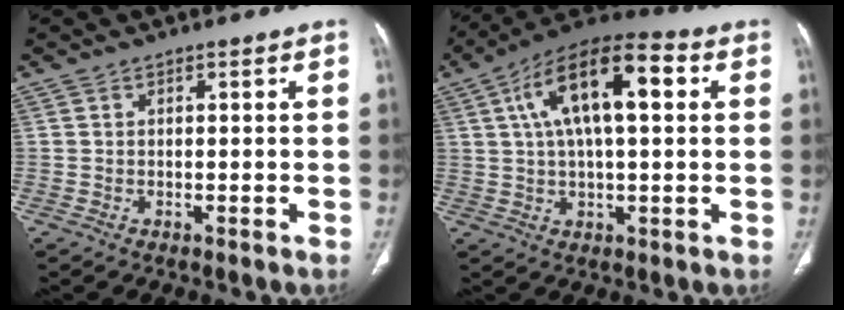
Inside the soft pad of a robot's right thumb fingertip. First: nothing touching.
{"total": 17.1, "force": [4.5, 6.9, 15.0], "torque": [-0.248, 0.025, 0.068]}